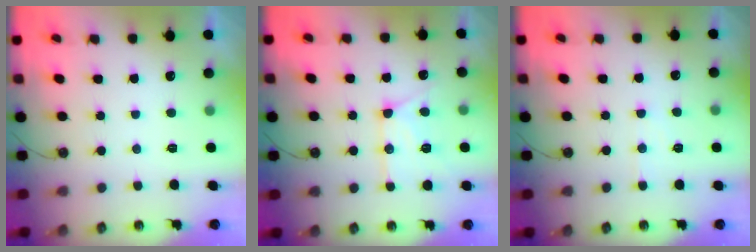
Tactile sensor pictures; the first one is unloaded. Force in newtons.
{"total": 13.6, "press": 13.5, "slide": 1.3}
{"total": 4.4, "press": 4.3, "slide": 0.6}